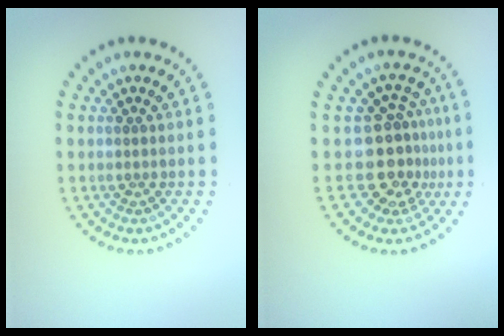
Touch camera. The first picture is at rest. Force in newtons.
{"total": 3.8, "press": 2.9, "slide": 2.5}